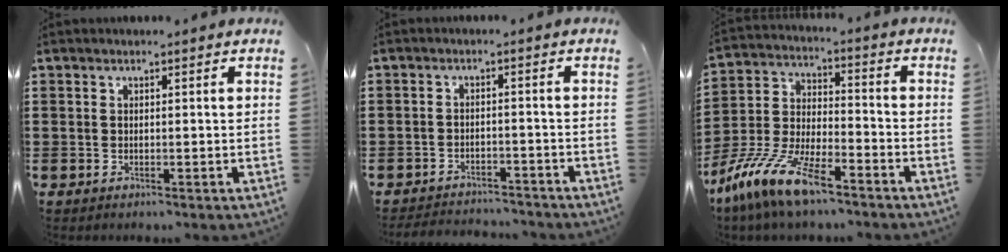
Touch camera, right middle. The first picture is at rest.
{"total": 3.1, "force": [-3.1, 0.4, -0.2], "torque": [-0.004, 0.000, -0.067]}
{"total": 12.5, "force": [-9.4, 2.7, 7.7], "torque": [-0.177, 0.013, -0.189]}